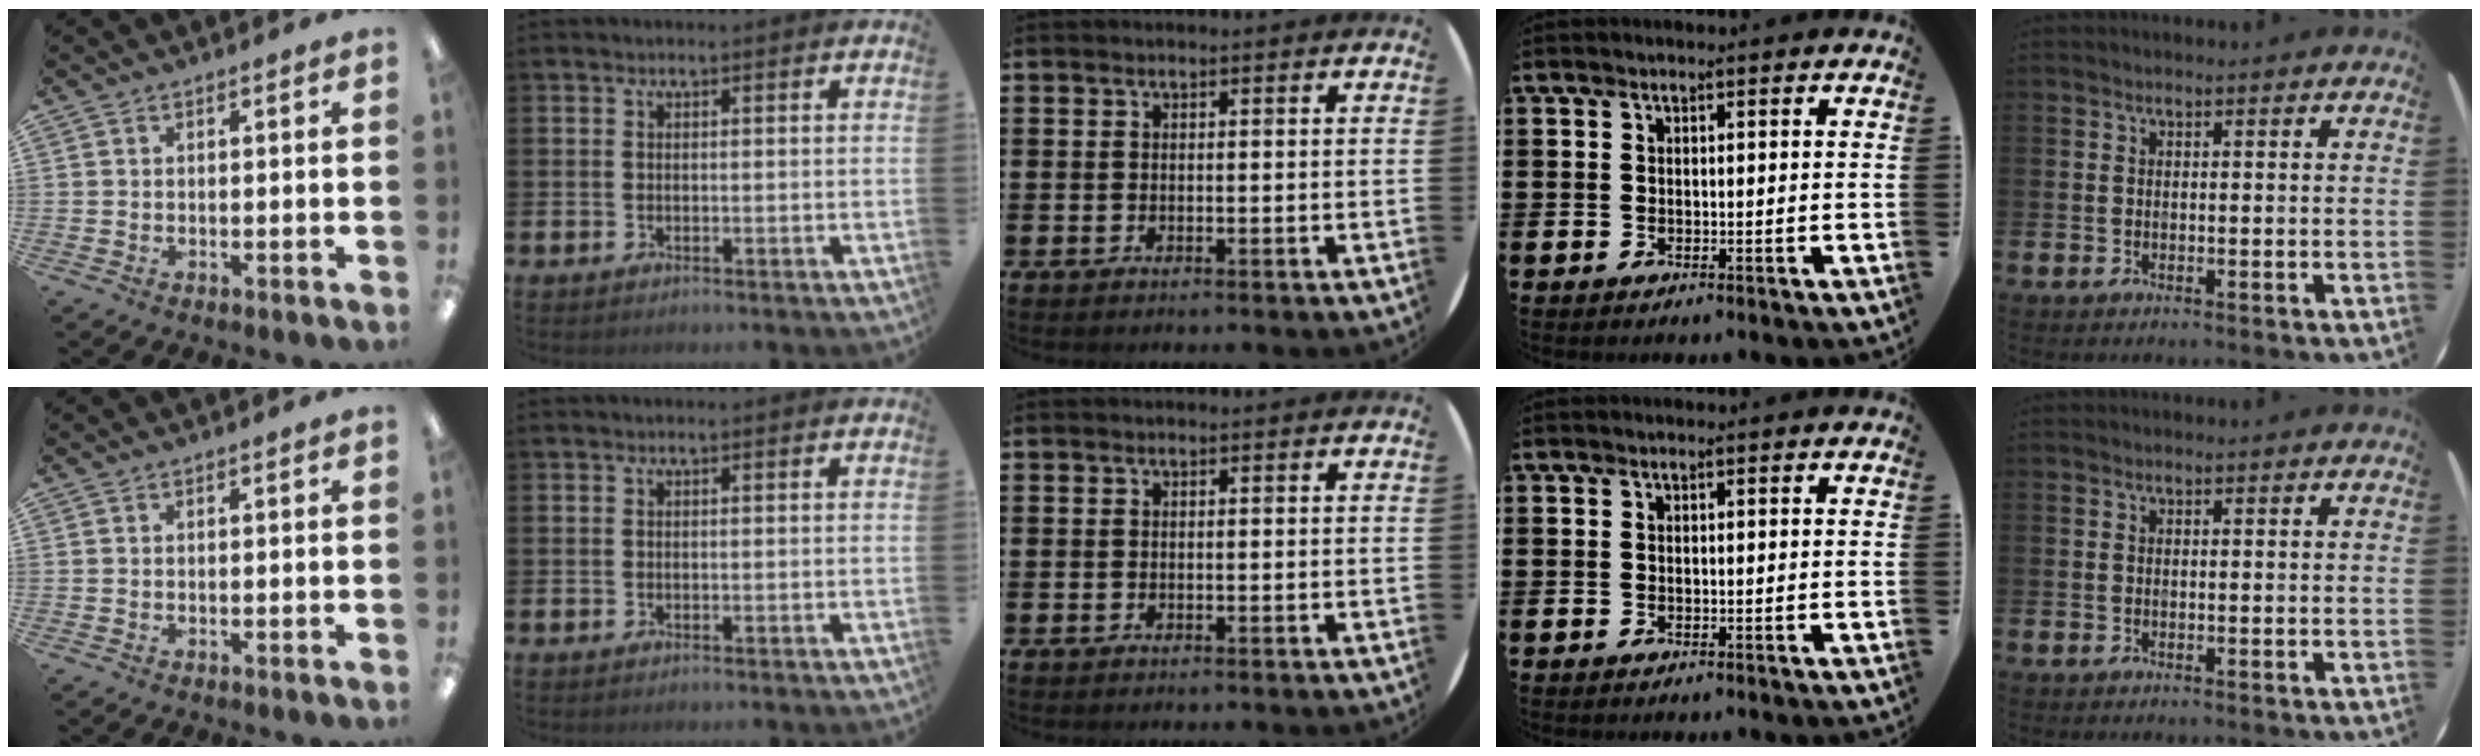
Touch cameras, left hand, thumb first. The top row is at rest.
{}